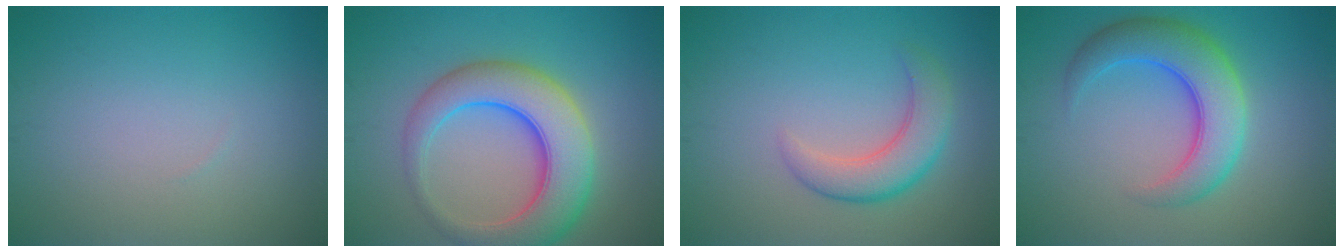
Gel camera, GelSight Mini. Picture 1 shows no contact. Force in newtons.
{"total": 8.4, "press": 8.4, "slide": 0.2}
{"total": 3.9, "press": 3.9, "slide": 0.2}
{"total": 6.6, "press": 6.6, "slide": 0.1}